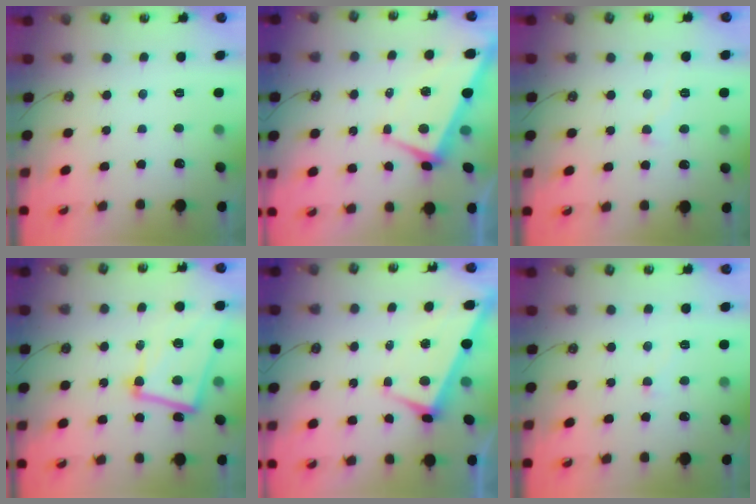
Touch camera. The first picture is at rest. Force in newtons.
{"total": 1.7, "press": 1.5, "slide": 0.8}
{"total": 4.0, "press": 3.9, "slide": 0.3}
{"total": 11.1, "press": 10.8, "slide": 2.4}
{"total": 2.9, "press": 2.7, "slide": 0.9}
{"total": 2.6, "press": 2.6, "slide": 0.7}